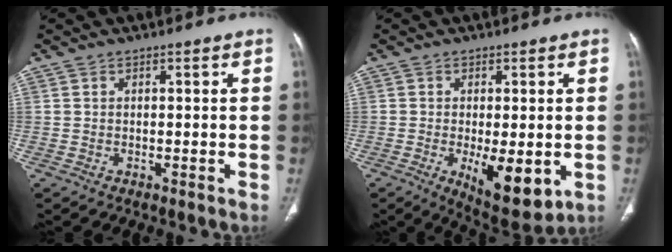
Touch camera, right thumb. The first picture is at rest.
{"total": 10.9, "force": [-2.5, 4.4, 9.6], "torque": [-0.134, -0.022, -0.027]}